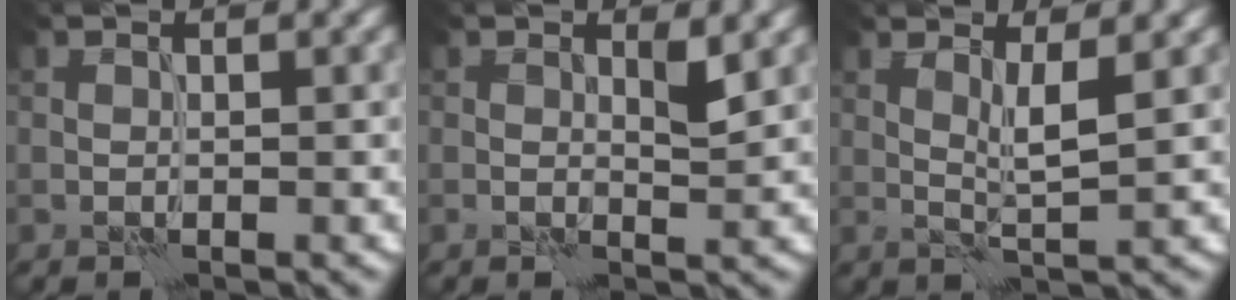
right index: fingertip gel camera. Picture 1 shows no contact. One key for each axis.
{"total": 1.5, "fx": 0.5, "fy": 0.4, "fz": 1.3, "tx": -0.019, "ty": -0.004, "tz": 0.006}
{"total": 2.3, "fx": 0.9, "fy": 0.1, "fz": 2.2, "tx": -0.042, "ty": -0.005, "tz": 0.019}